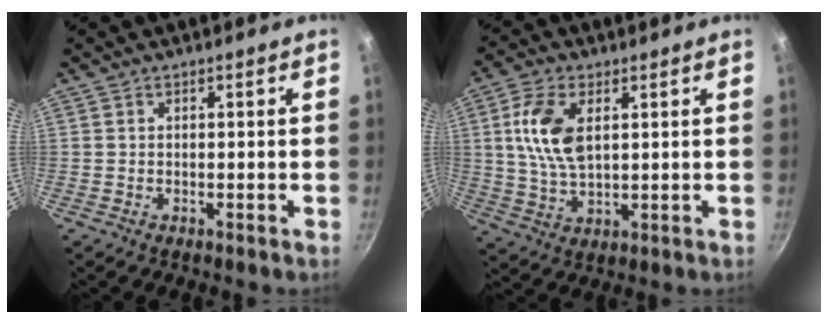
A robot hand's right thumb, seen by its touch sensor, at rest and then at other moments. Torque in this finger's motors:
{"motor_torque": [-0.77, 1.04, 0.97, 0.53, 0.17]}